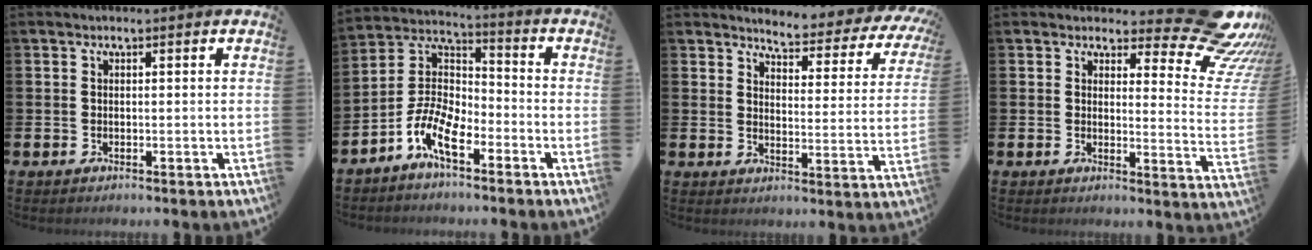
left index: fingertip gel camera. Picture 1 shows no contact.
{"total": 7.2, "force": [-4.9, 2.7, 4.6], "torque": [-0.124, -0.014, -0.106]}
{"total": 4.1, "force": [4.0, 0.6, 0.9], "torque": [-0.035, -0.038, 0.060]}
{"total": 10.8, "force": [8.0, 4.1, 6.0], "torque": [-0.068, -0.065, 0.135]}